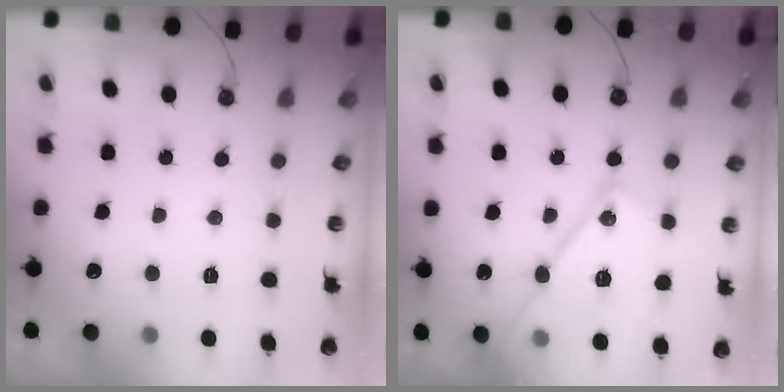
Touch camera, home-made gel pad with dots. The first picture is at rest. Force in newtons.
{"total": 17.5, "press": 17.4, "slide": 1.0}